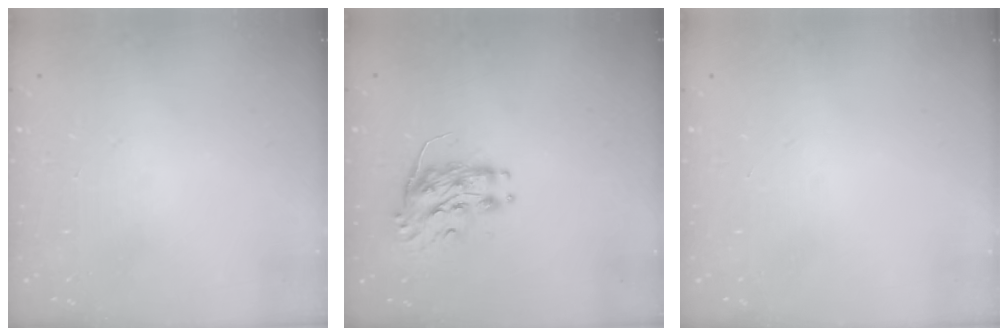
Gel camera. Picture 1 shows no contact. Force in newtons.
{"total": 8.2, "press": 8.2, "slide": 0.3}
{"total": 0.0}